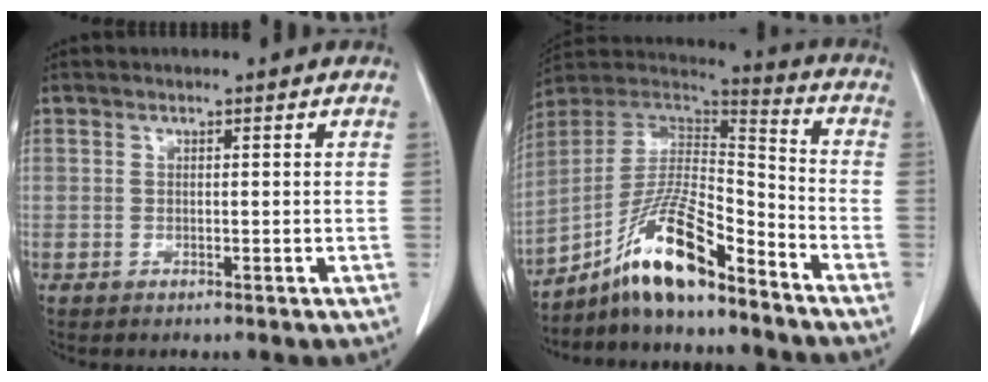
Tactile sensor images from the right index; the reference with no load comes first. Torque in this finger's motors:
{"motor_torque": [1.21, -0.93, 0.59, 0.19]}